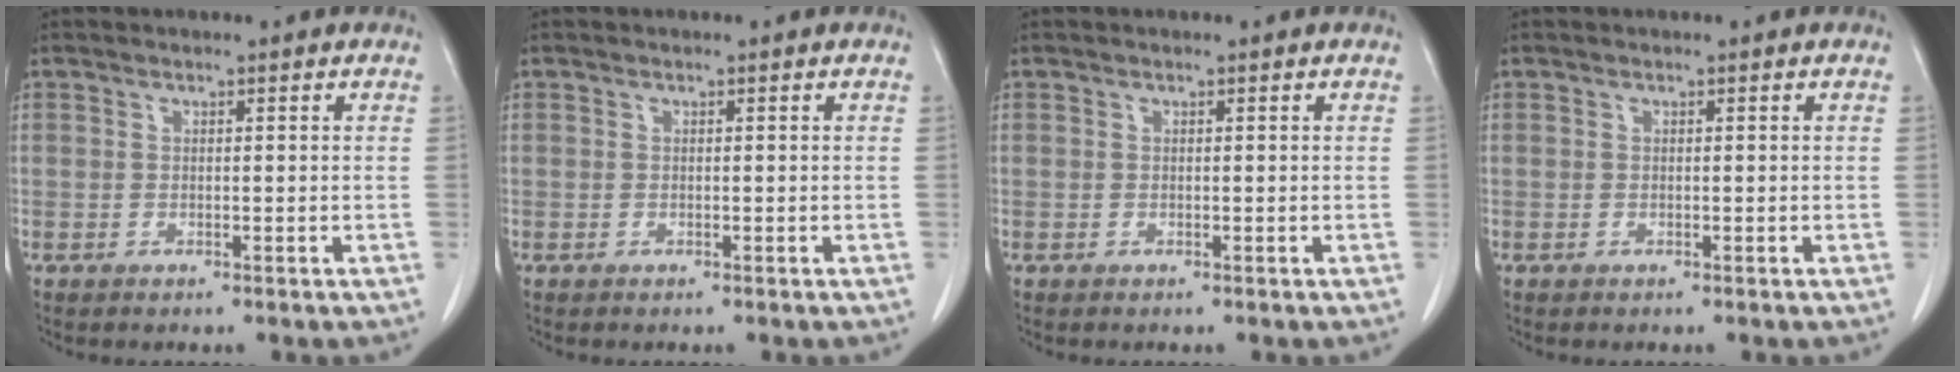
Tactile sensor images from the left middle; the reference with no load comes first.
{"total": 0.0}
{"total": 0.0}
{"total": 0.0}